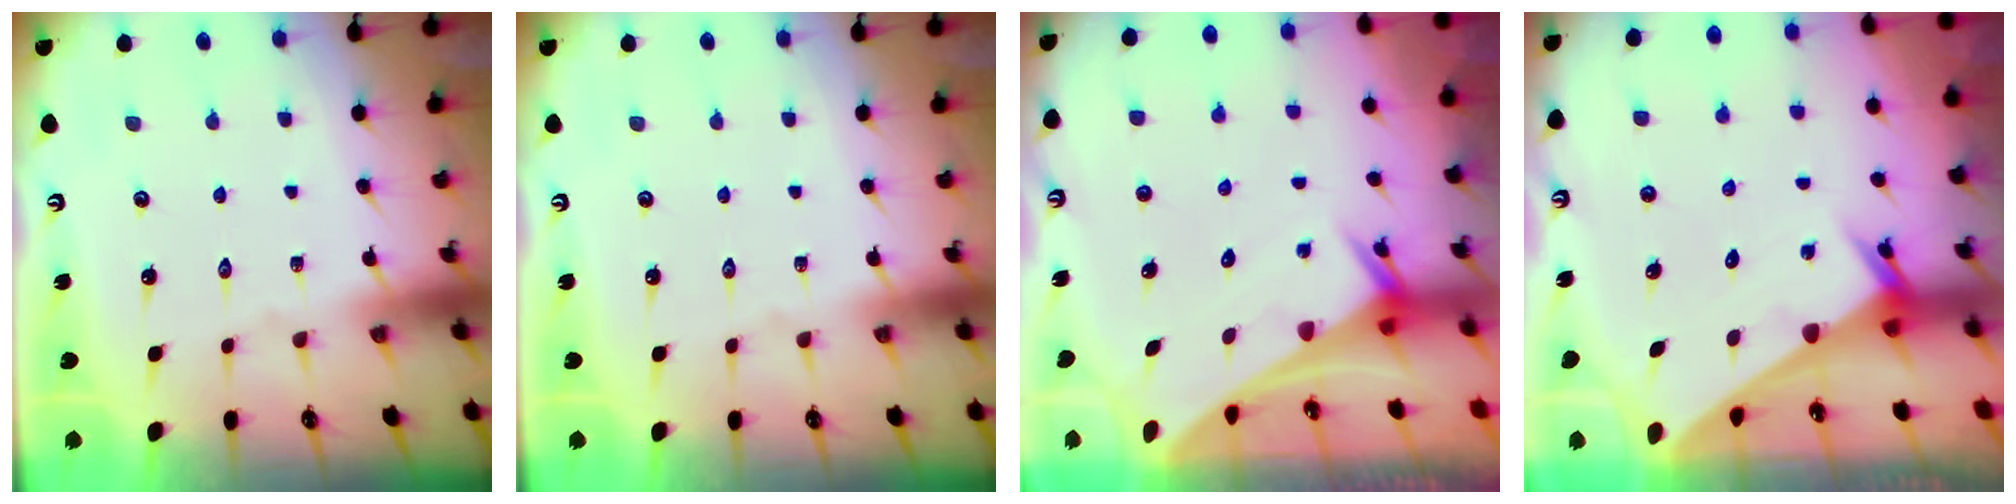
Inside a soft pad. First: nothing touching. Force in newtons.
{"total": 0.0}
{"total": 2.6, "press": 2.6, "slide": 0.2}
{"total": 2.0, "press": 2.0, "slide": 0.1}